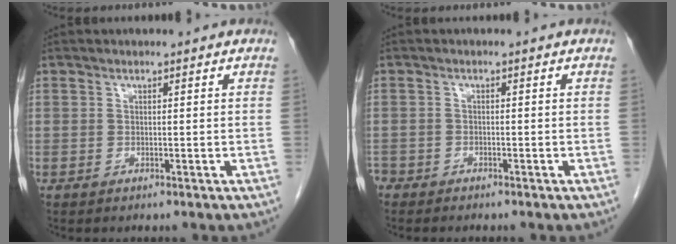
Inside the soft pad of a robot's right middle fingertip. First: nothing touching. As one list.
[{"total": 3.0, "force": [-2.6, 1.2, 0.8], "torque": [-0.013, -0.004, -0.042]}]